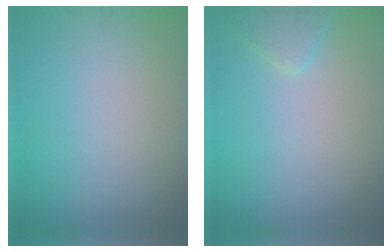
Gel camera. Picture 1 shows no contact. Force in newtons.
{"total": 1.6, "press": 1.6, "slide": 0.1}